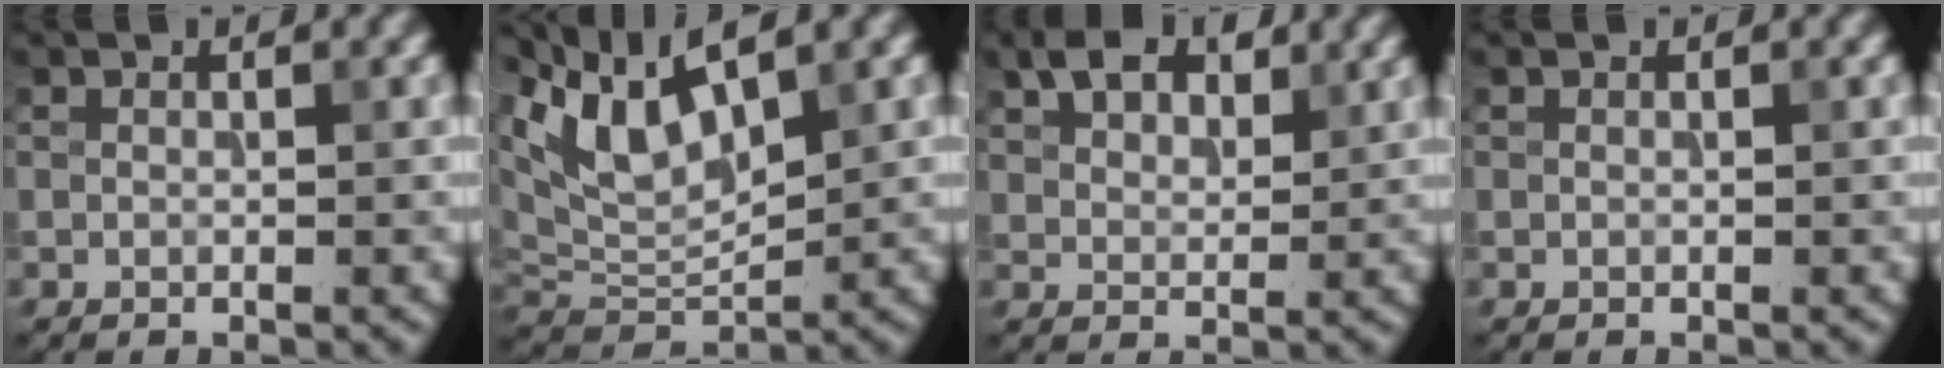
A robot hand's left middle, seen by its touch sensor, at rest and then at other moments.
{"total": 7.3, "force": [4.4, 2.9, 5.1], "torque": [-0.103, 0.006, 0.082]}
{"total": 4.0, "force": [2.5, 2.3, 2.2], "torque": [-0.045, 0.005, 0.044]}
{"total": 0.0}